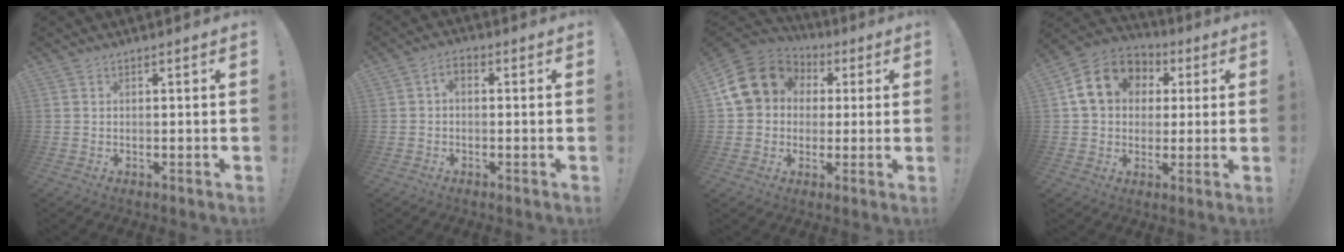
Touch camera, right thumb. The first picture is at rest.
{"total": 2.6, "force": [-0.4, 1.5, 2.1], "torque": [-0.040, 0.007, -0.007]}
{"total": 16.5, "force": [4.5, 13.6, 8.2], "torque": [-0.132, -0.007, 0.098]}
{"total": 14.7, "force": [4.5, 11.8, 7.5], "torque": [-0.105, -0.005, 0.090]}